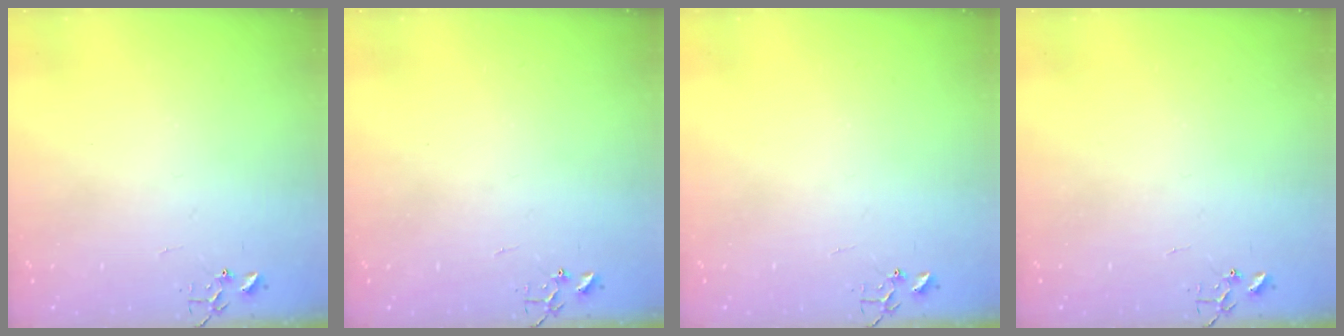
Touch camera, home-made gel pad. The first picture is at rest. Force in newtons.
{"total": 0.0}
{"total": 0.0}
{"total": 0.0}